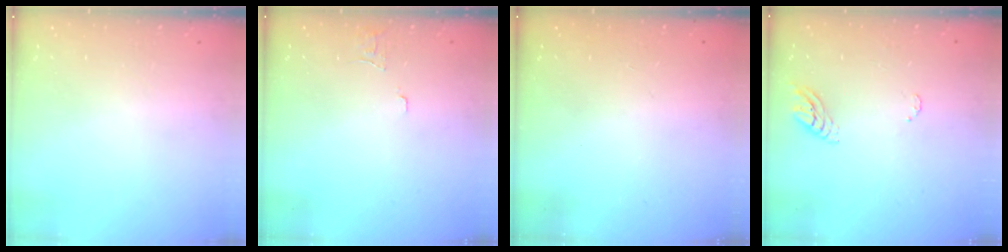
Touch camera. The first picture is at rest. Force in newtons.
{"total": 4.5, "press": 4.5, "slide": 0.3}
{"total": 0.0}
{"total": 5.1, "press": 5.1, "slide": 0.4}